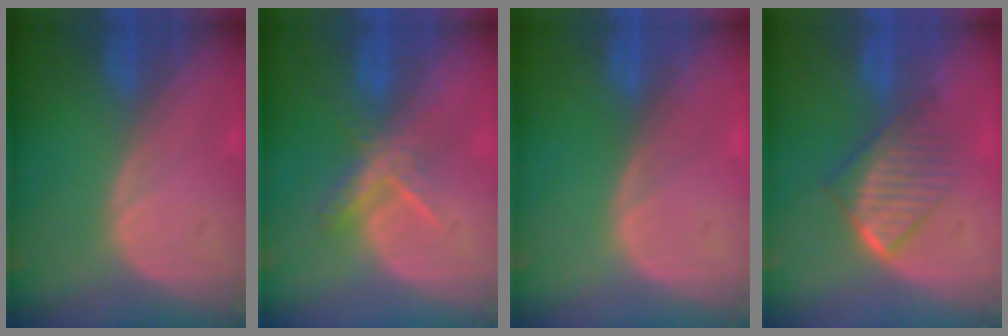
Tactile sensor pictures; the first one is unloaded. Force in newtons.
{"total": 5.5, "press": 4.9, "slide": 2.5}
{"total": 0.0}
{"total": 6.7, "press": 5.8, "slide": 3.3}